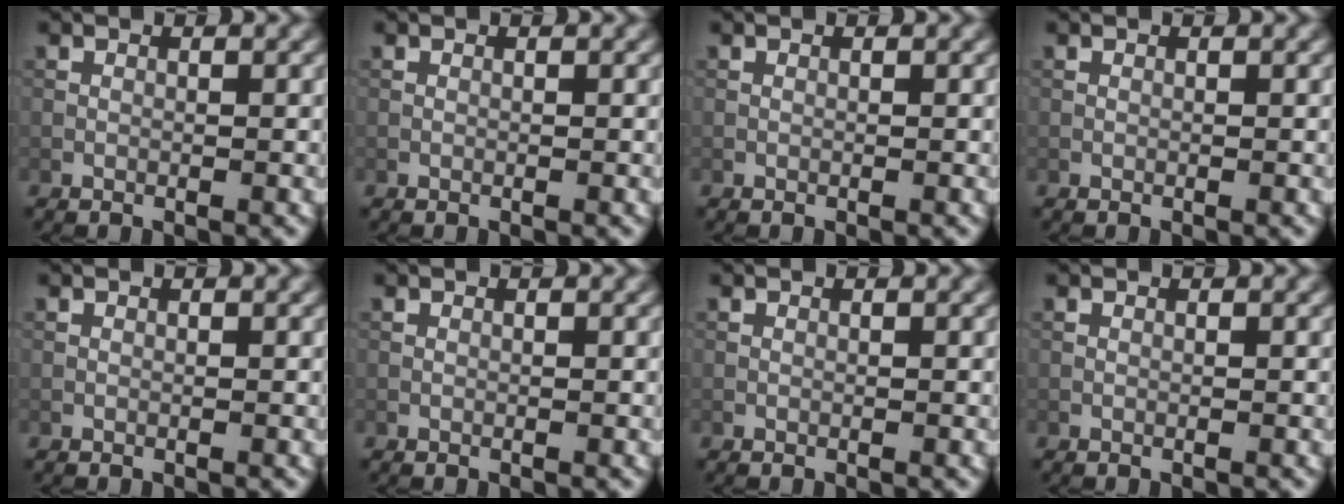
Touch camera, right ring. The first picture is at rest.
{"total": 0.0}
{"total": 0.0}
{"total": 0.0}
{"total": 0.0}
{"total": 0.0}
{"total": 0.0}
{"total": 0.0}